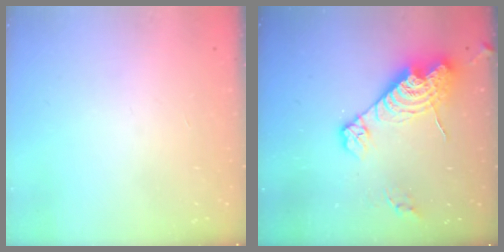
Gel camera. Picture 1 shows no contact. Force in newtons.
{"total": 16.2, "press": 16.1, "slide": 1.3}